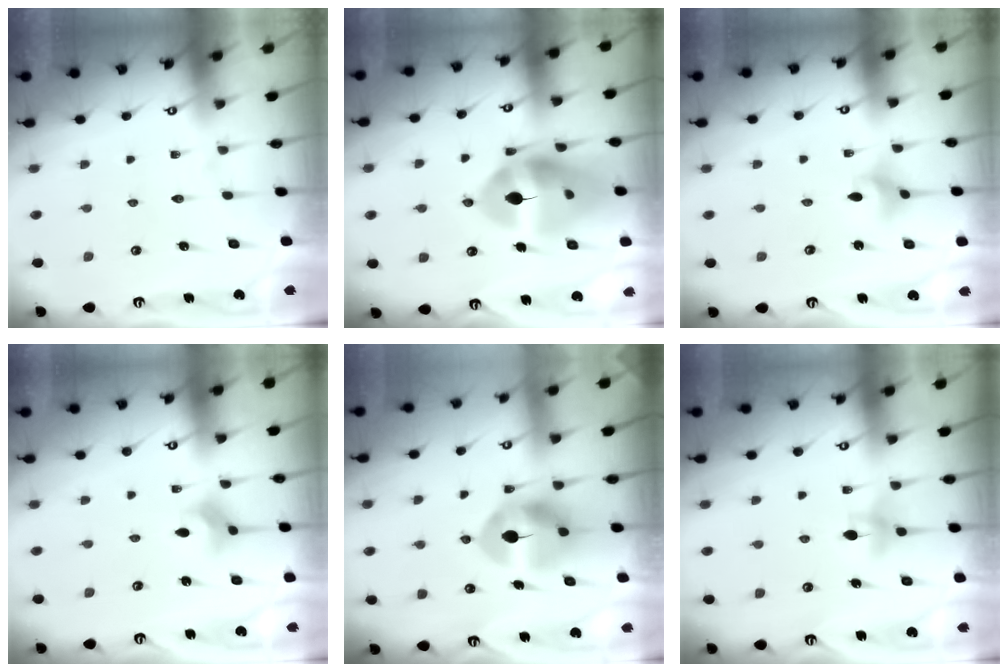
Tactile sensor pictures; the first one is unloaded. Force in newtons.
{"total": 16.8, "press": 16.7, "slide": 1.6}
{"total": 3.0, "press": 3.0, "slide": 0.3}
{"total": 4.7, "press": 4.6, "slide": 0.7}
{"total": 9.4, "press": 9.3, "slide": 1.0}
{"total": 4.7, "press": 4.6, "slide": 0.8}